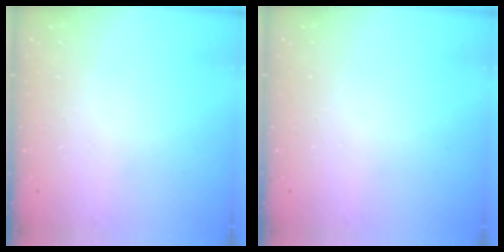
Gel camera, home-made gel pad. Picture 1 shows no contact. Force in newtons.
{"total": 0.0}